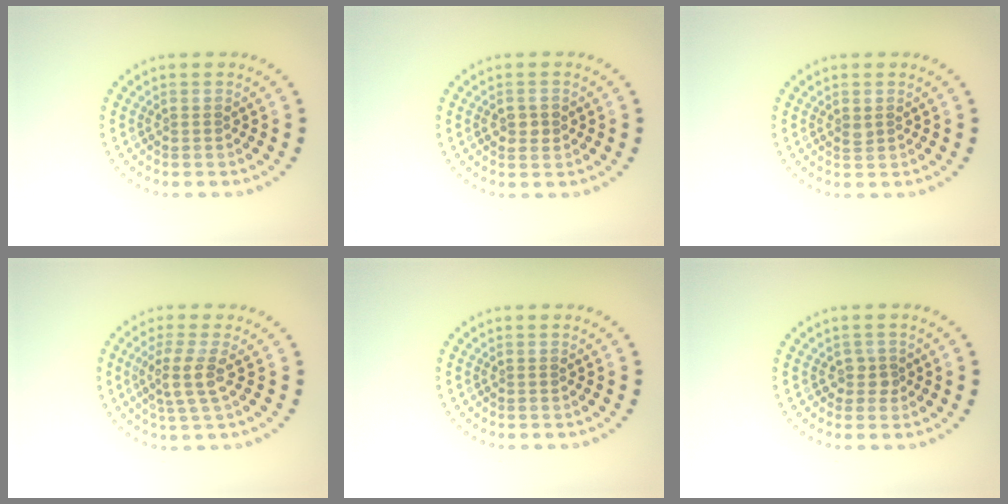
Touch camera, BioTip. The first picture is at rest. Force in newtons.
{"total": 1.6, "press": 1.6, "slide": 0.2}
{"total": 0.6, "press": 0.6, "slide": 0.3}
{"total": 2.9, "press": 2.4, "slide": 1.7}
{"total": 0.0}
{"total": 1.4, "press": 1.2, "slide": 0.7}